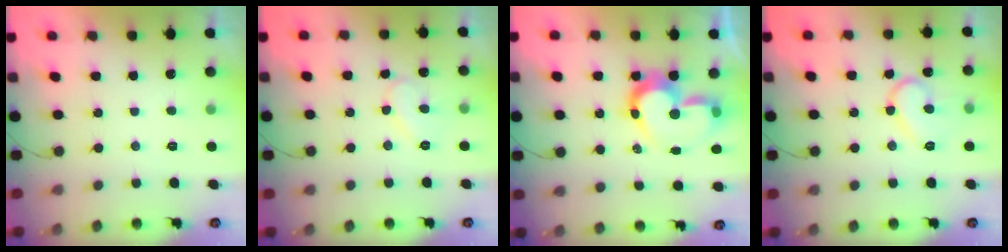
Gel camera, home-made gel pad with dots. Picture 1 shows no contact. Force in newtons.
{"total": 7.8, "press": 7.7, "slide": 0.7}
{"total": 13.6, "press": 13.5, "slide": 1.3}
{"total": 11.4, "press": 11.3, "slide": 0.9}